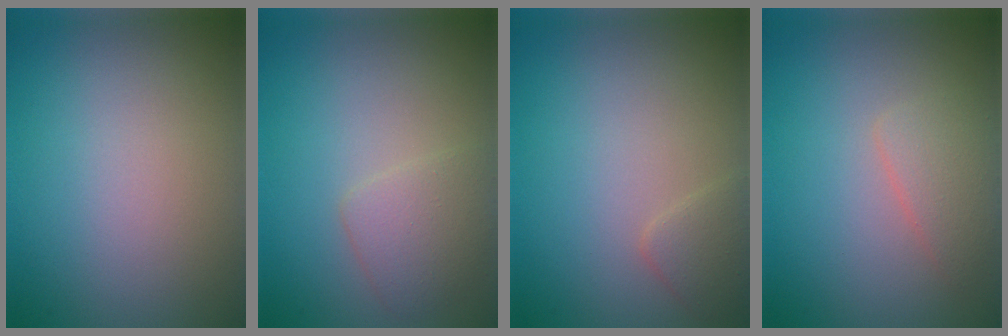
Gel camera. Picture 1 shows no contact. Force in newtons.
{"total": 2.5, "press": 2.5, "slide": 0.2}
{"total": 1.6, "press": 1.6, "slide": 0.1}
{"total": 2.2, "press": 2.2, "slide": 0.0}